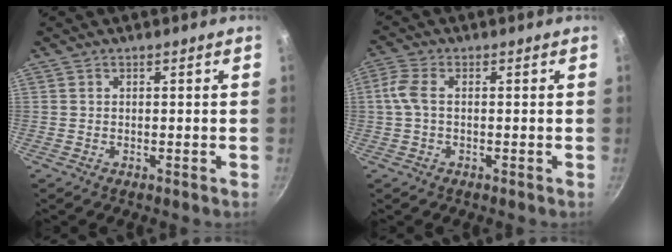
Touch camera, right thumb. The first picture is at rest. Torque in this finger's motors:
{"motor_torque": [-0.25, 0.47, -0.22, 0.22, 0.16]}